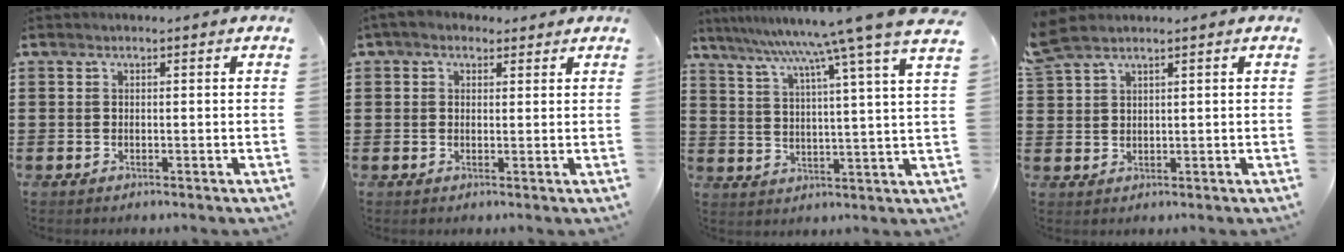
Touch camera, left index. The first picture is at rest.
{"total": 2.5, "force": [1.9, 1.3, 1.0], "torque": [-0.026, 0.004, 0.035]}
{"total": 9.1, "force": [7.9, -1.8, 4.3], "torque": [-0.109, -0.056, 0.123]}
{"total": 3.0, "force": [2.4, 1.0, 1.5], "torque": [-0.036, 0.003, 0.045]}